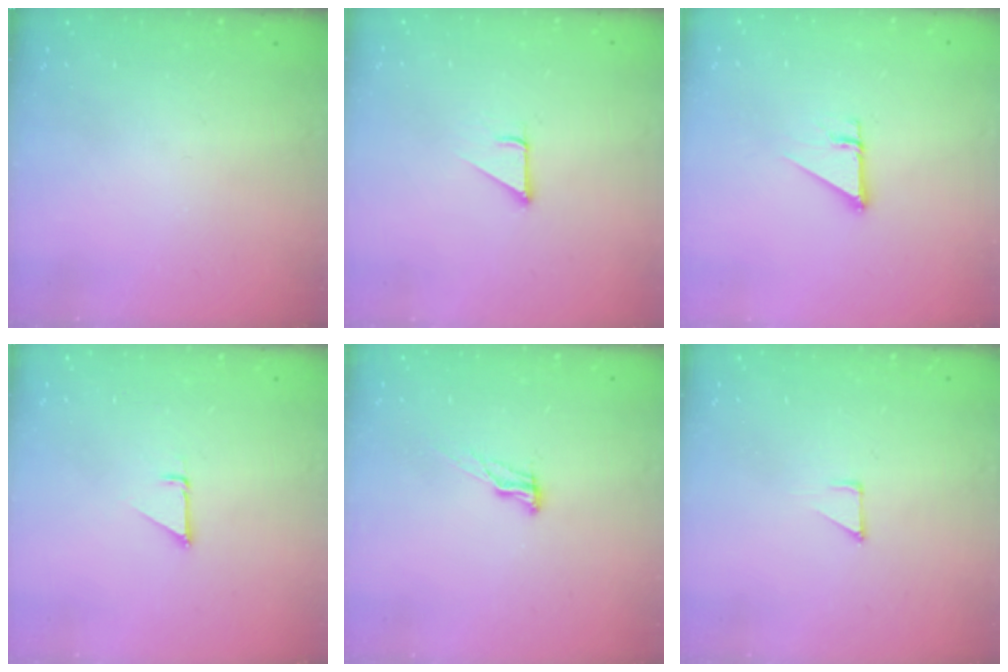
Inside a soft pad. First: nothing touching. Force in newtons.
{"total": 1.6, "press": 1.6, "slide": 0.2}
{"total": 2.7, "press": 2.7, "slide": 0.2}
{"total": 1.5, "press": 1.5, "slide": 0.1}
{"total": 6.2, "press": 6.1, "slide": 0.7}
{"total": 4.8, "press": 4.8, "slide": 0.2}